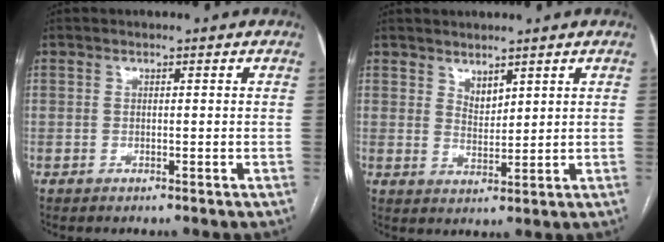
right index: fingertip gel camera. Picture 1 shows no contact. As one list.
[{"total": 2.8, "force": [2.2, 1.2, 1.2], "torque": [-0.022, -0.007, 0.050]}]